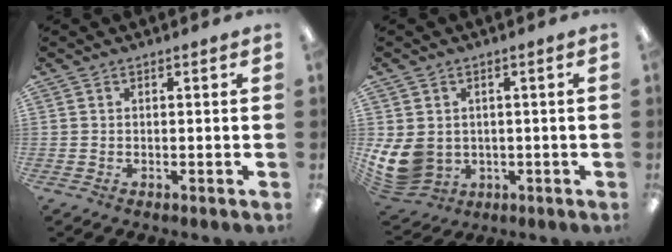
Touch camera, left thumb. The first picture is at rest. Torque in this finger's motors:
{"motor_torque": [-0.33, 1.19, 0.91, -0.63, 0.04]}